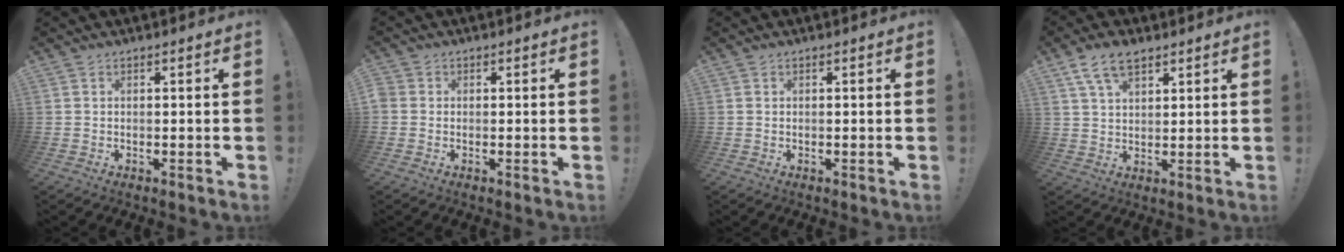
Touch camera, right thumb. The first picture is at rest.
{"total": 1.1, "force": [-0.3, 0.9, 0.5], "torque": [-0.012, 0.003, -0.004]}
{"total": 0.0}
{"total": 8.5, "force": [5.1, 4.4, 5.3], "torque": [-0.091, -0.011, 0.096]}